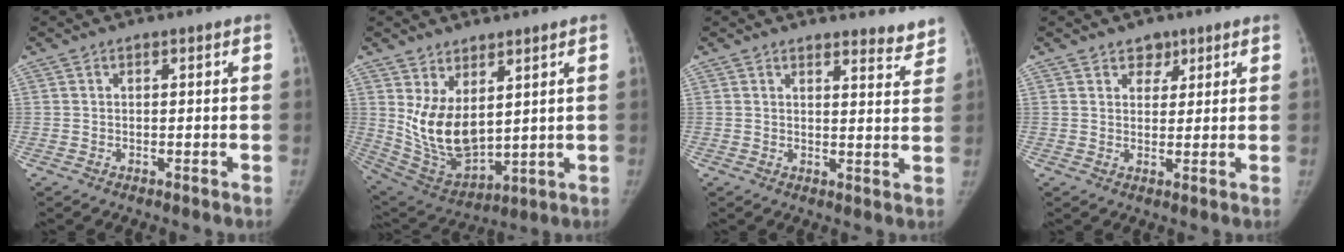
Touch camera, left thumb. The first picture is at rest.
{"total": 12.0, "force": [3.7, 6.6, 9.3], "torque": [-0.153, -0.032, 0.098]}
{"total": 5.1, "force": [4.8, 1.2, 1.3], "torque": [0.003, -0.040, 0.050]}
{"total": 3.2, "force": [2.2, 2.2, 0.9], "torque": [0.010, -0.013, 0.032]}